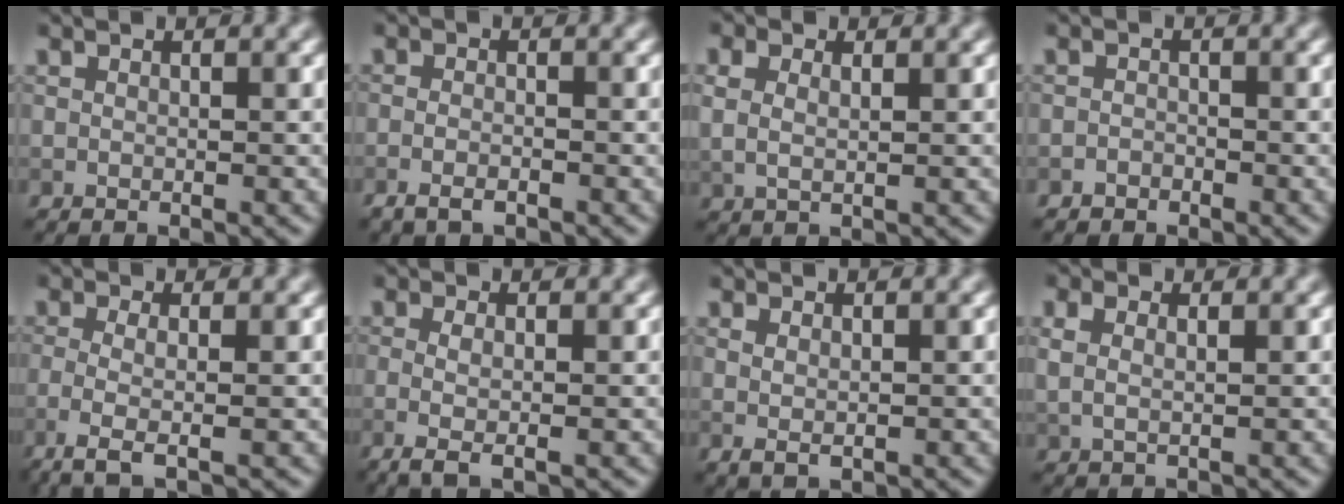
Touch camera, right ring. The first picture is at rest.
{"total": 1.7, "force": [-1.0, 0.6, 1.3], "torque": [-0.027, -0.002, -0.021]}
{"total": 2.4, "force": [1.0, 1.3, 1.7], "torque": [-0.036, 0.002, 0.010]}
{"total": 0.8, "force": [-0.6, 0.5, 0.1], "torque": [0.003, 0.001, -0.012]}
{"total": 3.5, "force": [-1.1, 1.1, 3.2], "torque": [-0.056, -0.008, -0.031]}
{"total": 2.7, "force": [-0.5, 0.9, 2.5], "torque": [-0.043, -0.006, -0.011]}
{"total": 1.3, "force": [0.3, 0.6, 1.1], "torque": [-0.021, -0.003, 0.011]}
{"total": 2.1, "force": [0.9, 1.1, 1.5], "torque": [-0.034, 0.000, 0.013]}